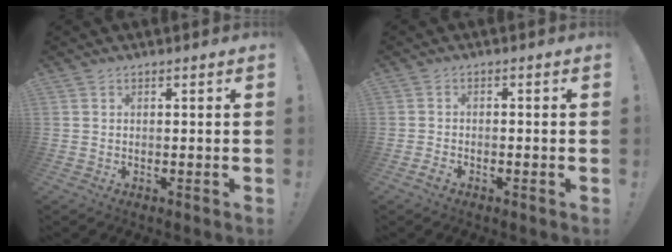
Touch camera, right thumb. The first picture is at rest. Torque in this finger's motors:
{"motor_torque": [0.19, -0.15, 0.02, -0.13, 0.00]}